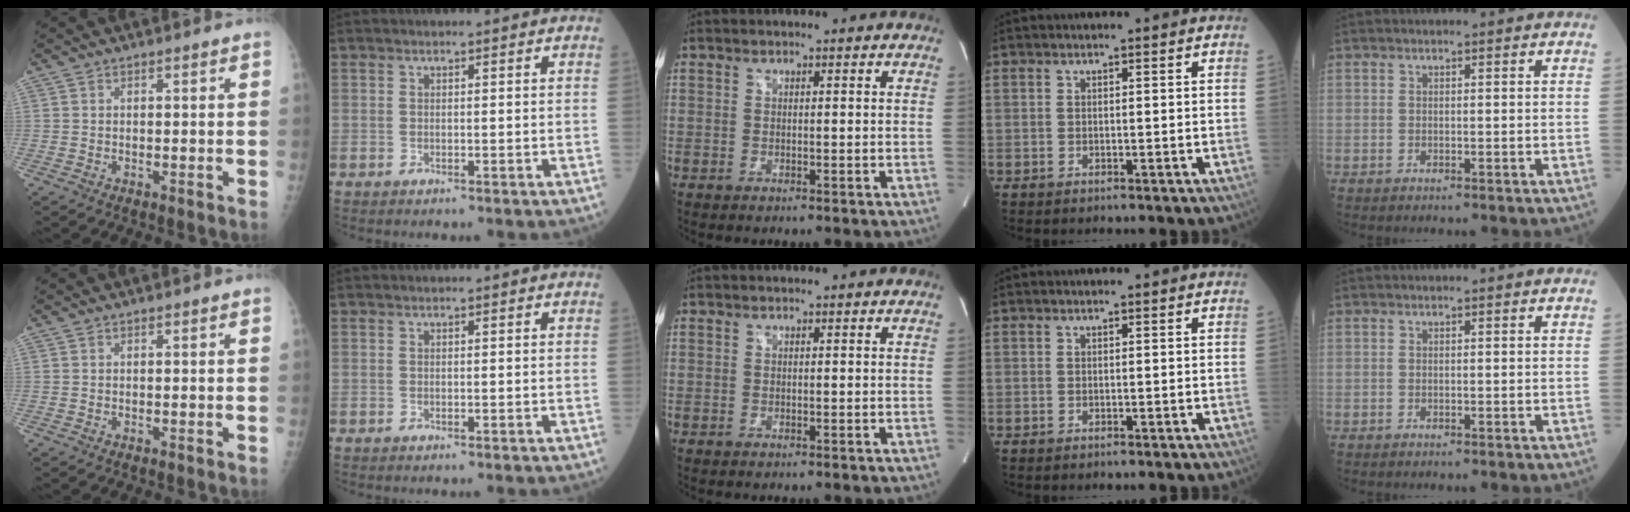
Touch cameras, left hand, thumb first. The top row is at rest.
{}